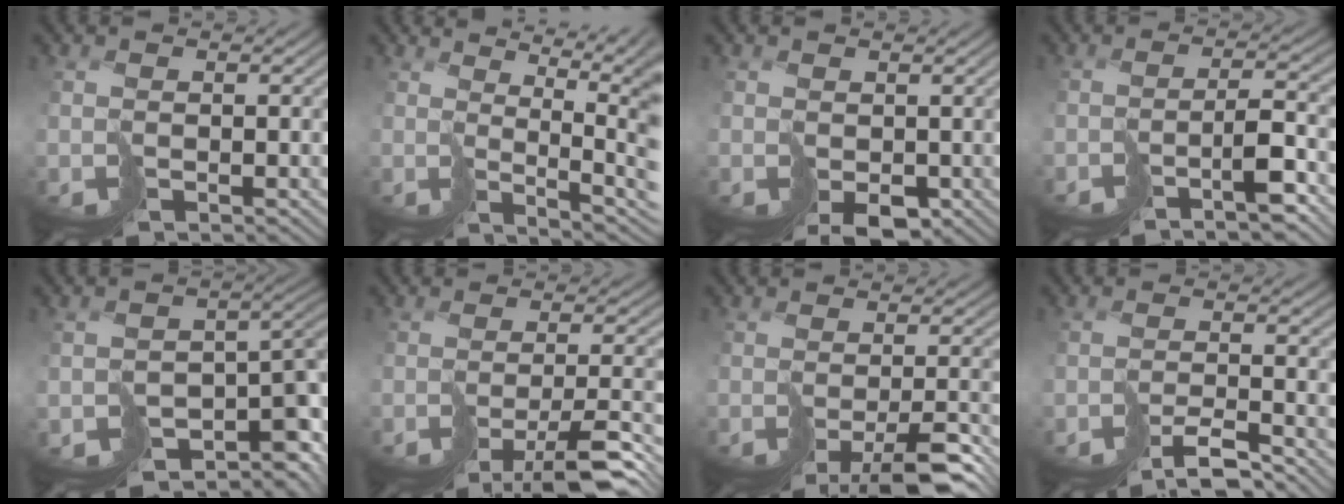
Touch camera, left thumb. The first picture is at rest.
{"total": 9.6, "force": [3.2, 2.3, 8.7], "torque": [-0.115, 0.011, 0.056]}
{"total": 2.9, "force": [-0.7, 2.2, 1.9], "torque": [-0.036, -0.006, -0.002]}
{"total": 4.0, "force": [-2.6, 0.0, 3.1], "torque": [-0.034, 0.010, -0.049]}
{"total": 8.1, "force": [-4.9, 4.2, 4.9], "torque": [-0.062, -0.027, -0.051]}
{"total": 7.6, "force": [-5.1, 1.1, 5.5], "torque": [-0.075, -0.005, -0.073]}
{"total": 6.8, "force": [-4.7, 1.0, 4.8], "torque": [-0.060, -0.008, -0.061]}
{"total": 5.0, "force": [-4.4, 0.1, 2.4], "torque": [-0.033, 0.005, -0.071]}